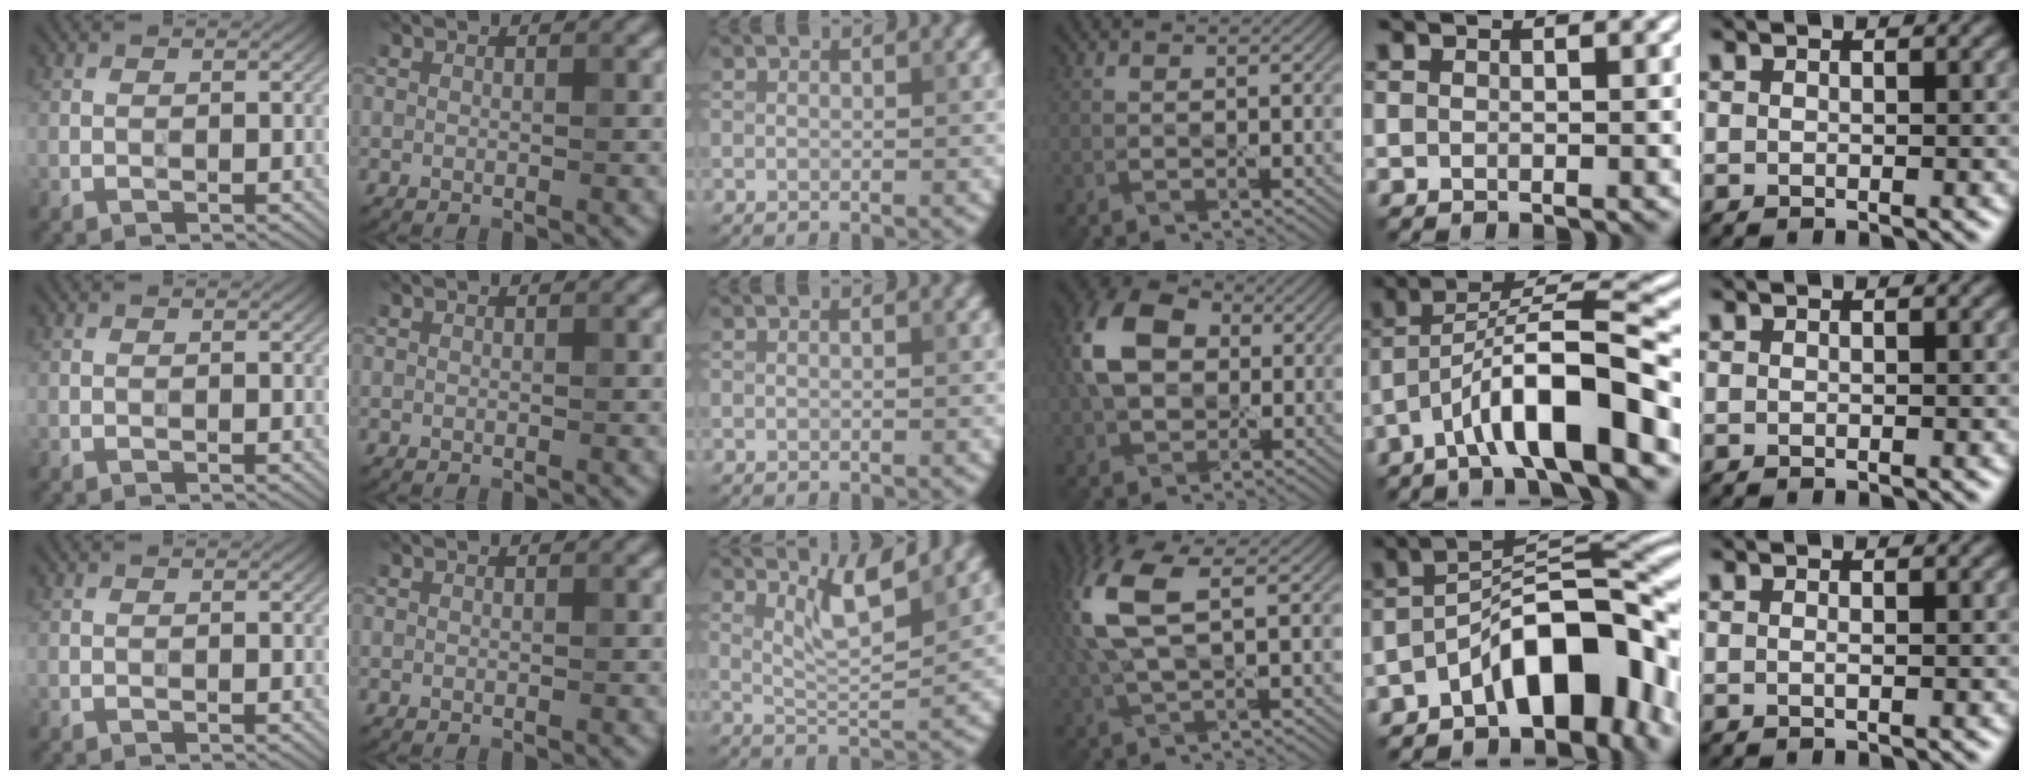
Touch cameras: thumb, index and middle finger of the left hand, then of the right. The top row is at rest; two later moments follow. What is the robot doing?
{"motion": "cut", "object": "origami paper"}